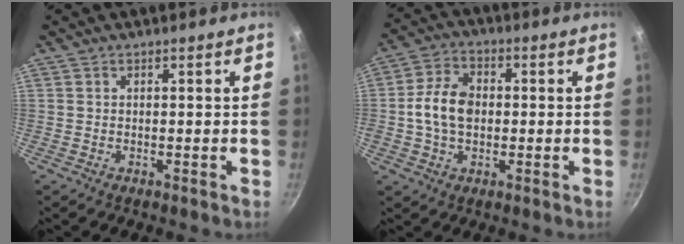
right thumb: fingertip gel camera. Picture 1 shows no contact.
{"total": 9.1, "force": [-0.3, 6.2, 6.6], "torque": [-0.114, 0.021, -0.017]}